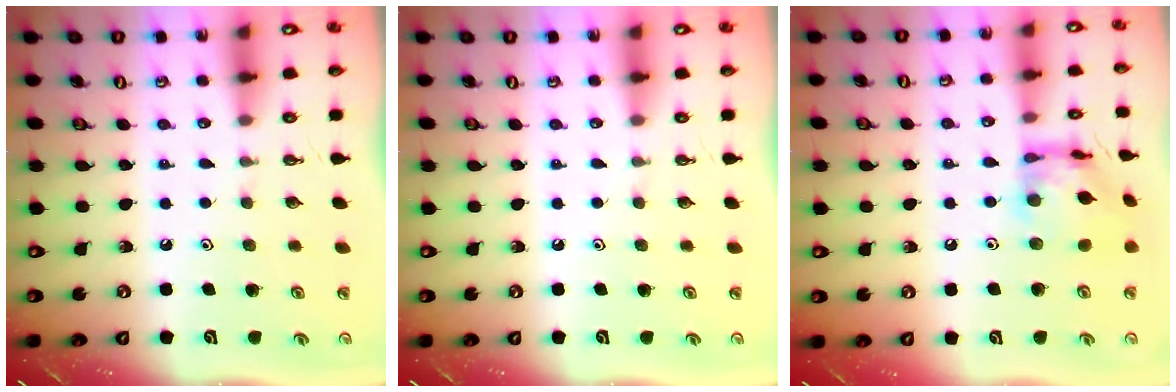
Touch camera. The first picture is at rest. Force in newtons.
{"total": 0.0}
{"total": 13.0, "press": 13.0, "slide": 1.2}